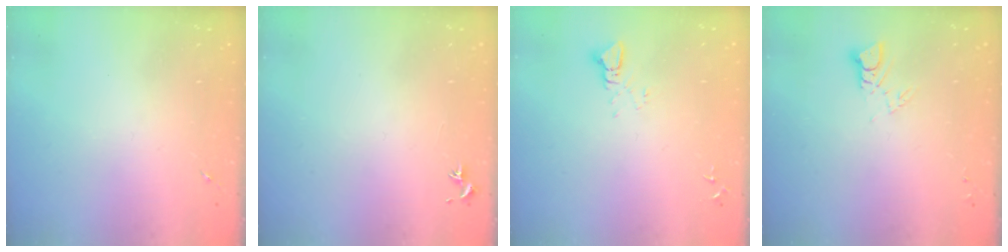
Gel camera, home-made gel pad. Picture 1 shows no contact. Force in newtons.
{"total": 0.8, "press": 0.7, "slide": 0.3}
{"total": 2.5, "press": 2.5, "slide": 0.1}
{"total": 3.6, "press": 3.6, "slide": 0.2}